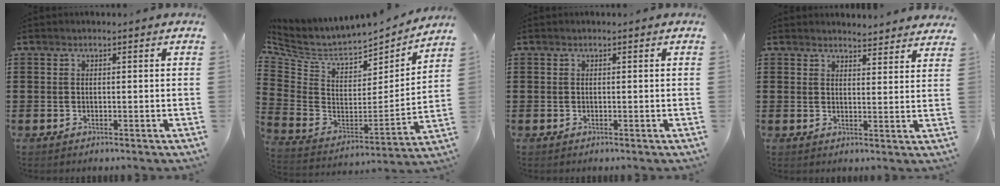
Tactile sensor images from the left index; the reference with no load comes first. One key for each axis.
{"total": 5.9, "fx": 5.2, "fy": 2.0, "fz": 2.0, "tx": -0.074, "ty": -0.053, "tz": 0.086}
{"total": 0.0}
{"total": 3.5, "fx": 3.5, "fy": 0.3, "fz": 0.2, "tx": -0.007, "ty": -0.015, "tz": 0.065}